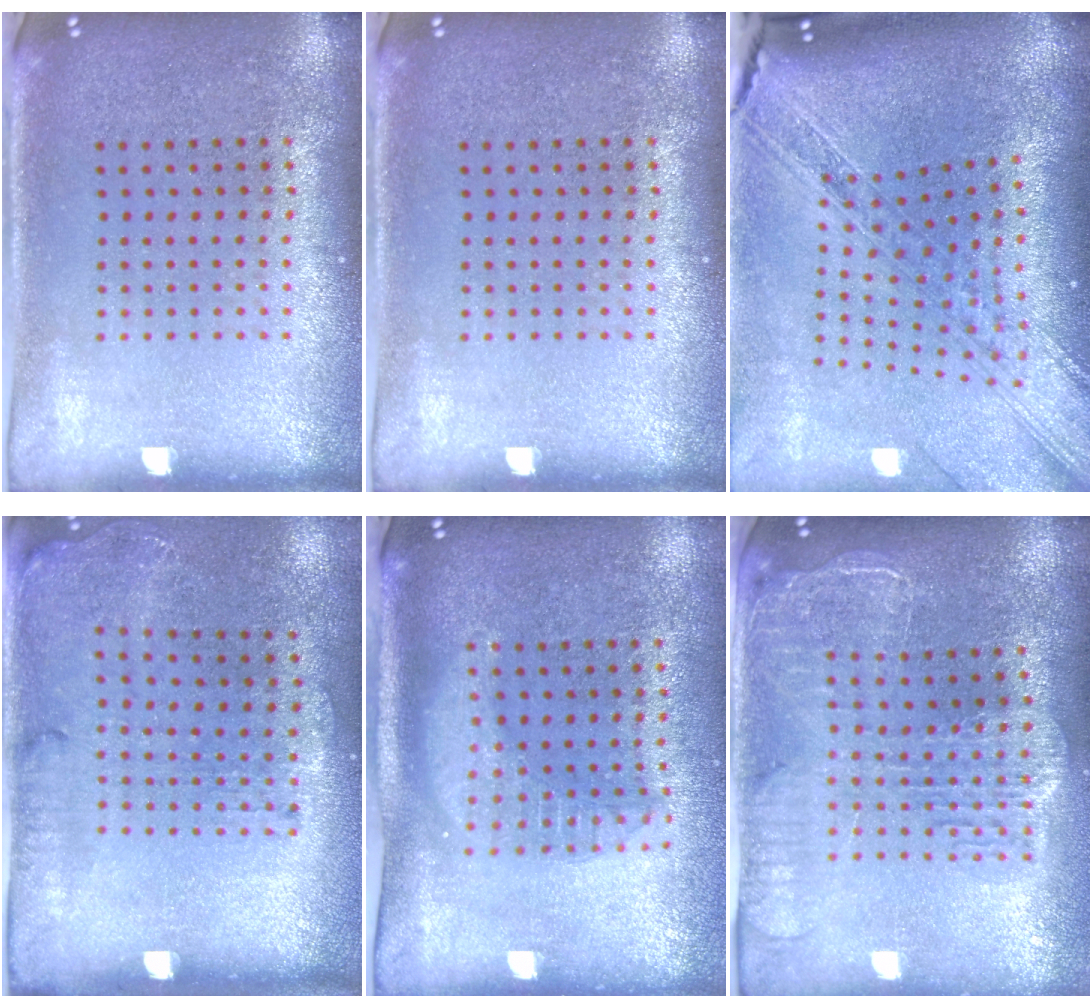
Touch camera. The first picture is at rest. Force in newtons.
{"total": 0.0}
{"total": 2.8, "press": 2.3, "slide": 1.7}
{"total": 1.7, "press": 1.2, "slide": 1.2}
{"total": 1.8, "press": 1.5, "slide": 0.9}
{"total": 2.3, "press": 2.0, "slide": 1.1}